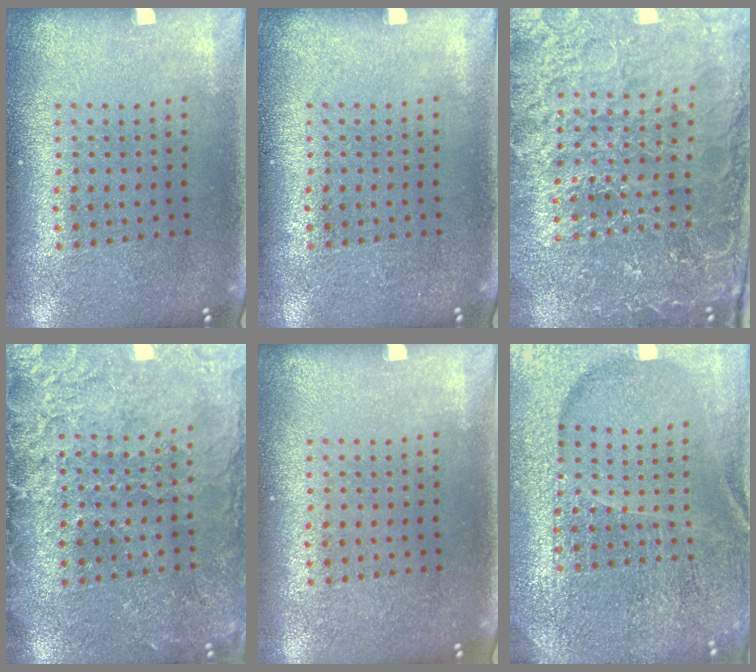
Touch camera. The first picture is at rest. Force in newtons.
{"total": 0.0}
{"total": 4.9, "press": 4.5, "slide": 1.8}
{"total": 3.7, "press": 3.4, "slide": 1.5}
{"total": 0.0}
{"total": 5.5, "press": 5.0, "slide": 2.4}